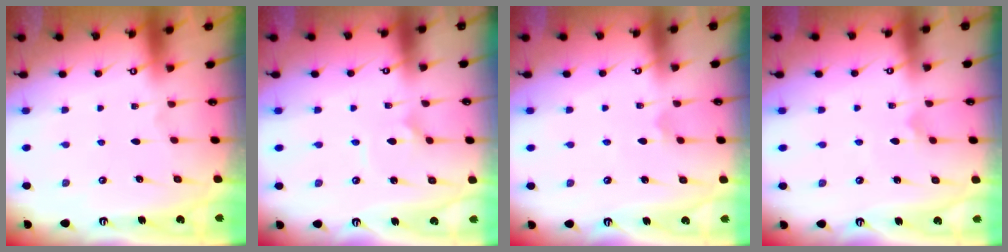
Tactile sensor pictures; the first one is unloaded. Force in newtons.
{"total": 1.8, "press": 1.7, "slide": 0.5}
{"total": 2.9, "press": 2.9, "slide": 0.6}
{"total": 4.4, "press": 4.3, "slide": 0.4}